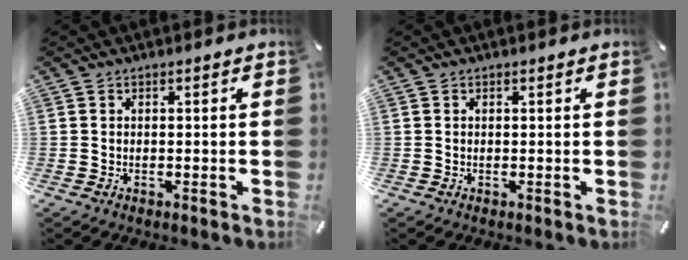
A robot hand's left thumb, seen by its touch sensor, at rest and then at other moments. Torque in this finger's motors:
{"motor_torque": [-0.16, -0.05, -0.05, -0.01, 0.00]}